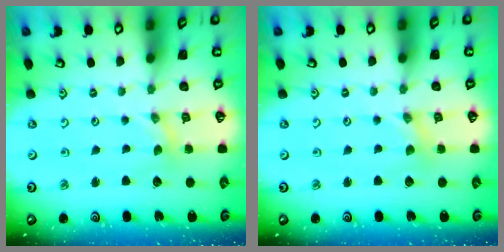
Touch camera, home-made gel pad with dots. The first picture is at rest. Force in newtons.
{"total": 0.0}